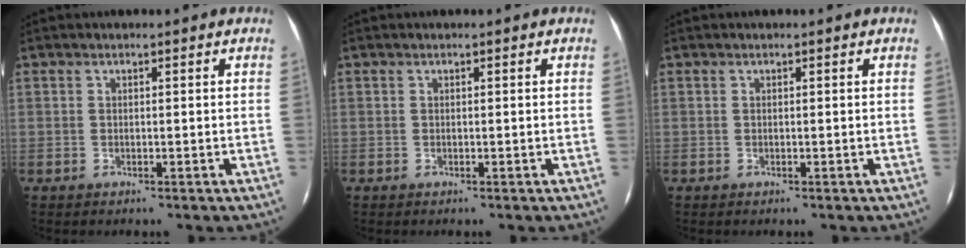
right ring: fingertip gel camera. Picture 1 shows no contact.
{"total": 0.0}
{"total": 0.0}